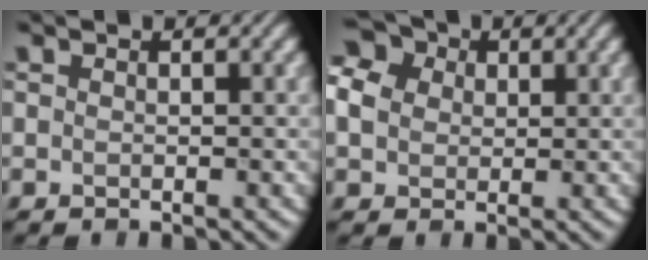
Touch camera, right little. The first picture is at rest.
{"total": 6.2, "force": [1.5, 5.1, 3.3], "torque": [-0.090, 0.030, 0.020]}